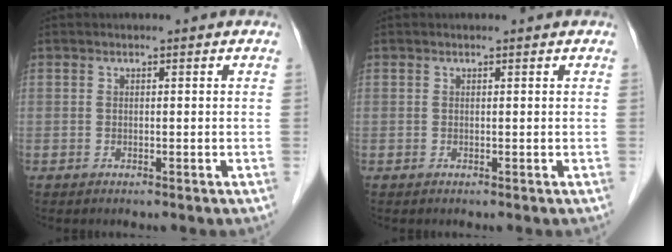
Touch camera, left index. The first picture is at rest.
{"total": 0.6, "force": [0.6, 0.1, 0.0], "torque": [-0.006, 0.002, 0.006]}